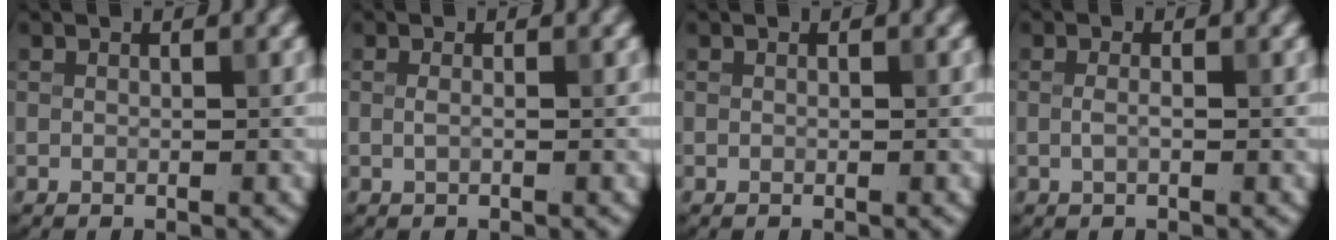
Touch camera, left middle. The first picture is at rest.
{"total": 0.7, "force": [0.0, 0.2, 0.7], "torque": [-0.015, -0.002, -0.001]}
{"total": 0.0}
{"total": 1.0, "force": [-0.1, 0.3, 1.0], "torque": [-0.021, -0.001, -0.004]}